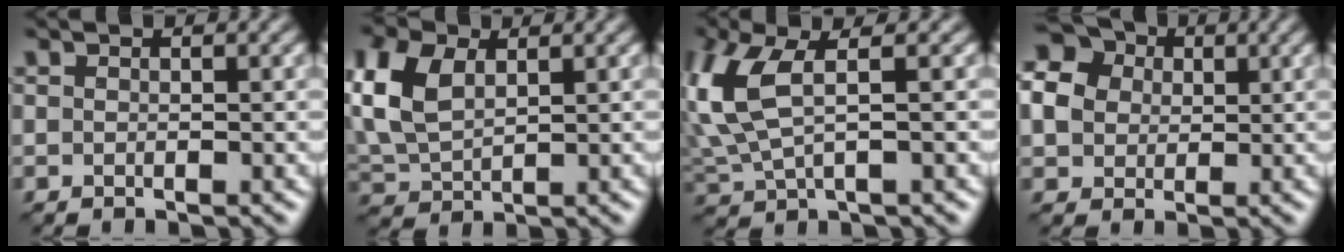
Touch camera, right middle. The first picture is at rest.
{"total": 6.2, "force": [2.1, 3.8, 4.4], "torque": [-0.127, 0.014, 0.045]}
{"total": 7.0, "force": [1.7, 3.1, 6.1], "torque": [-0.171, 0.004, 0.037]}
{"total": 8.4, "force": [2.6, 7.1, 3.8], "torque": [-0.101, 0.035, 0.037]}